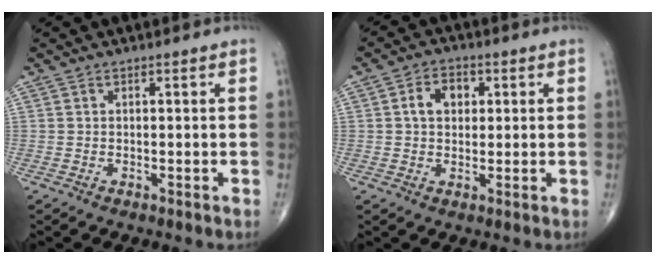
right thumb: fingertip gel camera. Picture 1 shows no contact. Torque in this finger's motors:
{"motor_torque": [0.96, 0.99, 0.50, 0.11, 0.00]}